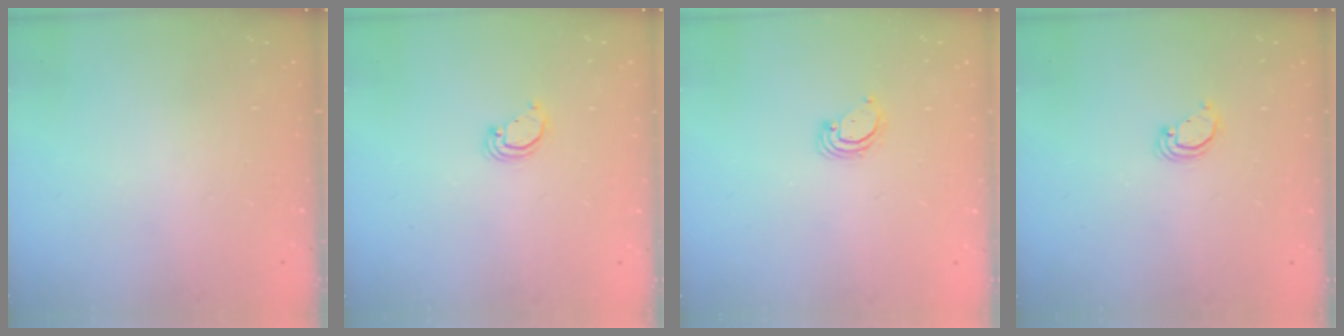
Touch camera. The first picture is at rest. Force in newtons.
{"total": 2.9, "press": 2.9, "slide": 0.1}
{"total": 2.9, "press": 2.9, "slide": 0.3}
{"total": 2.9, "press": 2.9, "slide": 0.1}